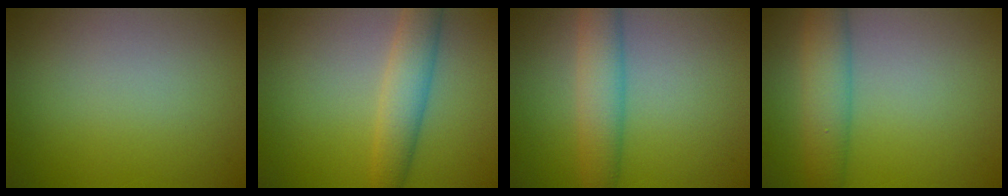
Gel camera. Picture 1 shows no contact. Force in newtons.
{"total": 3.9, "press": 3.9, "slide": 0.1}
{"total": 4.4, "press": 4.4, "slide": 0.1}
{"total": 4.5, "press": 4.5, "slide": 0.2}